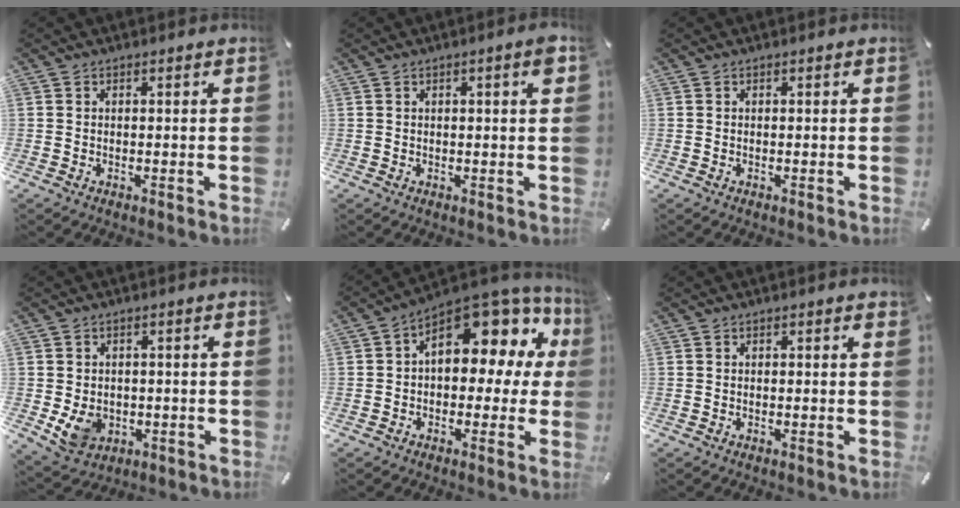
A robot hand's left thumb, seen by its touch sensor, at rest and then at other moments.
{"total": 3.3, "force": [1.0, 0.7, 3.1], "torque": [-0.044, -0.003, 0.012]}
{"total": 0.0}
{"total": 6.7, "force": [-0.7, 5.7, 3.5], "torque": [-0.080, 0.000, -0.013]}
{"total": 13.1, "force": [5.9, 7.5, 9.0], "torque": [-0.113, -0.052, 0.100]}
{"total": 0.5, "force": [0.3, 0.3, 0.4], "torque": [-0.006, 0.002, 0.004]}